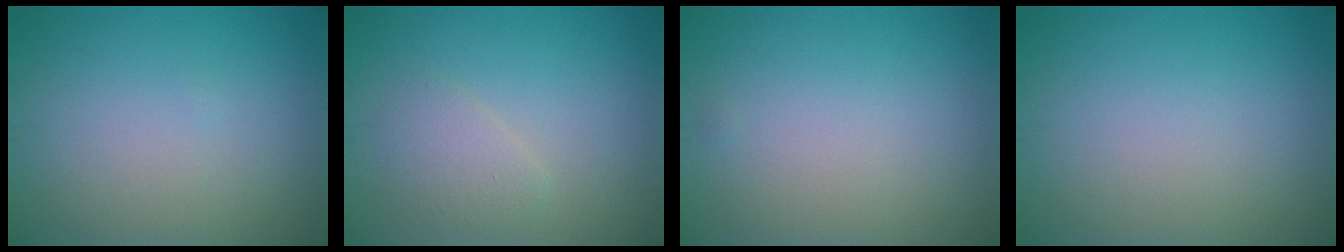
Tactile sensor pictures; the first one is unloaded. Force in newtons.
{"total": 1.9, "press": 1.9, "slide": 0.1}
{"total": 0.0}
{"total": 0.0}